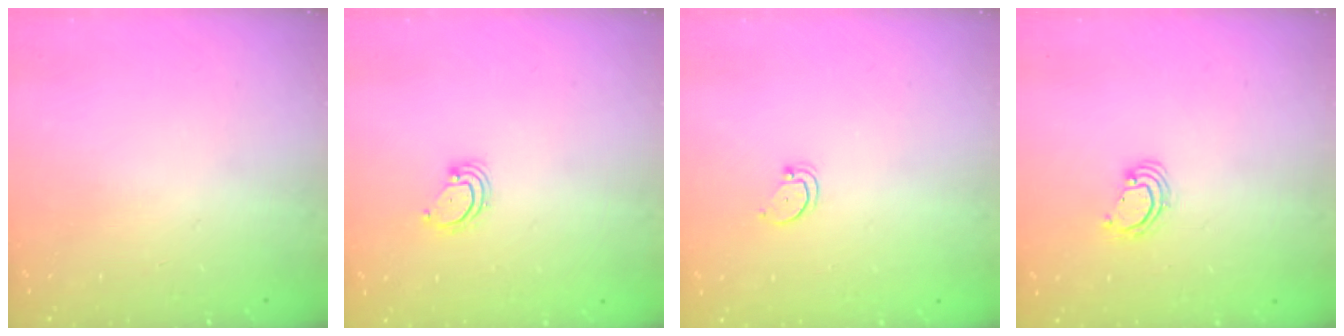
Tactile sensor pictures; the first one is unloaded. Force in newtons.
{"total": 2.9, "press": 2.9, "slide": 0.3}
{"total": 2.7, "press": 2.7, "slide": 0.2}
{"total": 2.8, "press": 2.8, "slide": 0.2}